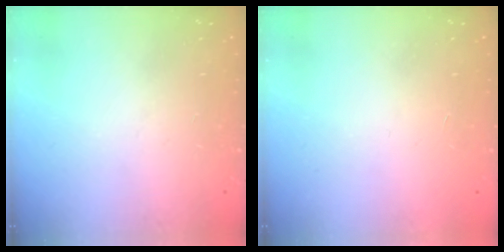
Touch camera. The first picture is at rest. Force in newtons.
{"total": 1.7, "press": 1.7, "slide": 0.1}